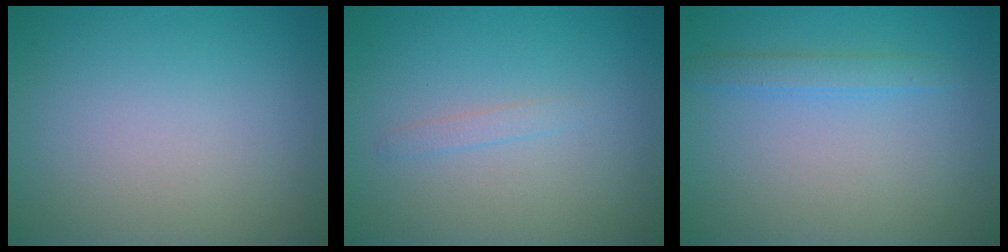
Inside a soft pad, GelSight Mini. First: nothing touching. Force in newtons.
{"total": 0.8, "press": 0.8, "slide": 0.0}
{"total": 1.5, "press": 1.5, "slide": 0.1}